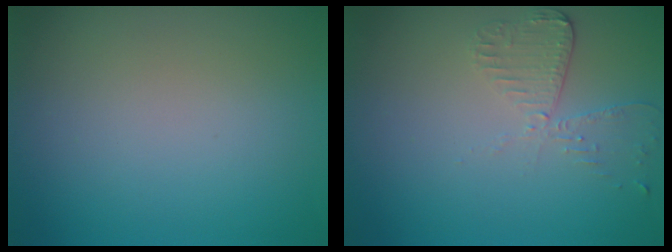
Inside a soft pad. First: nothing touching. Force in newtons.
{"total": 2.6, "press": 2.3, "slide": 1.1}